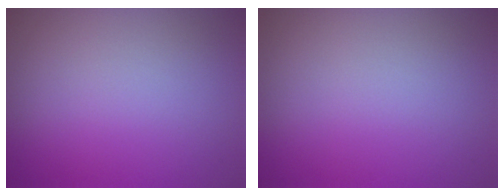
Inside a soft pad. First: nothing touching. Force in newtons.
{"total": 0.0}